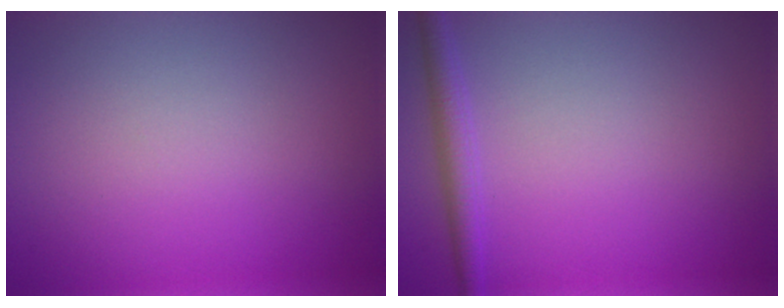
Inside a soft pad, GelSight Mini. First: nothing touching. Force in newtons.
{"total": 2.0, "press": 2.0, "slide": 0.1}